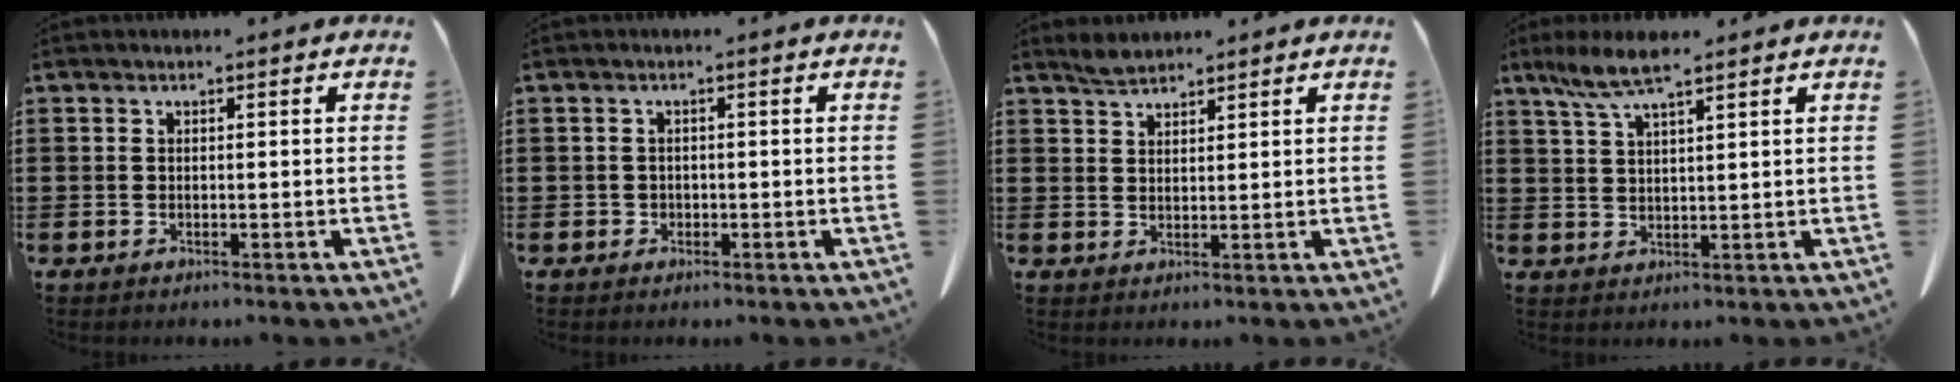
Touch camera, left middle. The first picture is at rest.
{"total": 0.6, "force": [0.0, 0.6, 0.1], "torque": [-0.004, 0.005, -0.002]}
{"total": 2.3, "force": [2.2, 0.3, 0.7], "torque": [-0.018, 0.002, 0.042]}
{"total": 5.8, "force": [4.1, 0.6, 4.0], "torque": [-0.088, -0.001, 0.074]}